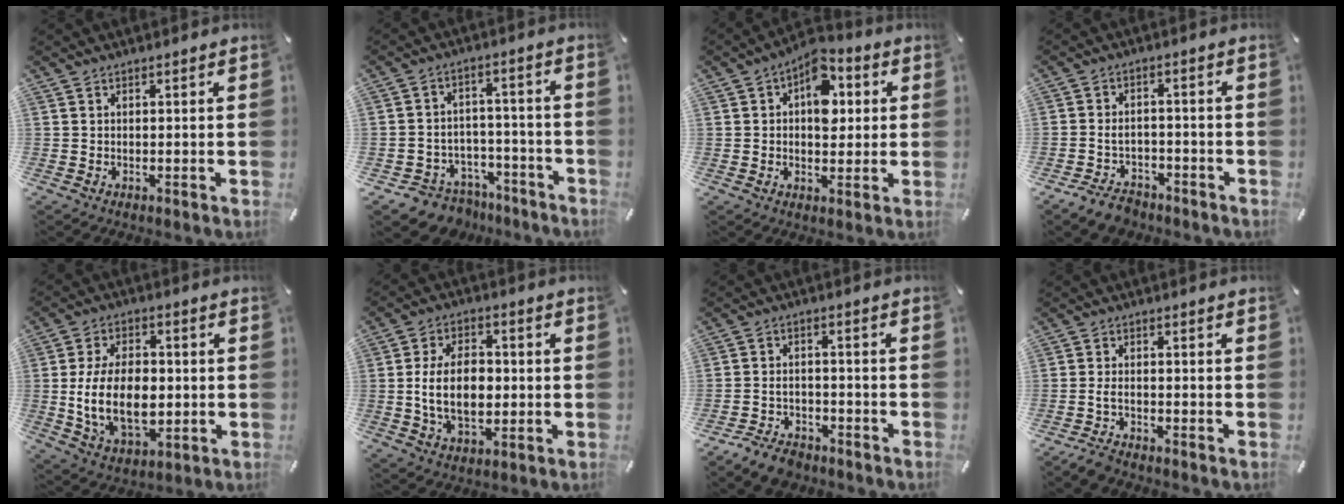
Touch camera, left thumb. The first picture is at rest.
{"total": 6.7, "force": [-4.0, 5.3, 0.8], "torque": [-0.018, 0.022, -0.070]}
{"total": 9.9, "force": [2.2, 6.6, 7.0], "torque": [-0.082, -0.007, 0.035]}
{"total": 5.3, "force": [-3.3, 3.3, 2.5], "torque": [-0.053, 0.019, -0.064]}
{"total": 16.0, "force": [-1.1, 10.2, 12.3], "torque": [-0.243, 0.000, -0.016]}
{"total": 13.1, "force": [-1.1, 8.7, 9.8], "torque": [-0.184, 0.002, -0.022]}
{"total": 5.9, "force": [-4.9, 2.8, 1.9], "torque": [-0.038, 0.026, -0.094]}
{"total": 2.9, "force": [-2.2, 0.8, 1.8], "torque": [-0.046, 0.007, -0.044]}